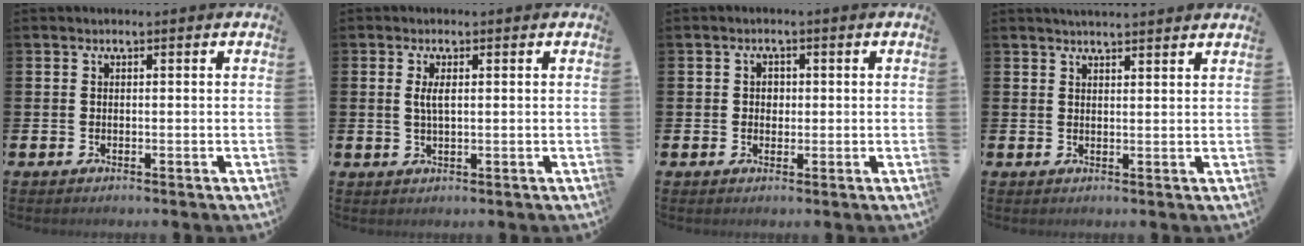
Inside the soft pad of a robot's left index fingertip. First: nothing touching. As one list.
[{"total": 2.1, "force": [0.7, 0.7, 1.9], "torque": [-0.038, 0.004, 0.010]}, {"total": 1.7, "force": [0.4, 1.4, 0.9], "torque": [-0.002, 0.003, 0.001]}, {"total": 2.8, "force": [2.8, 0.0, 0.3], "torque": [-0.009, -0.012, 0.051]}]